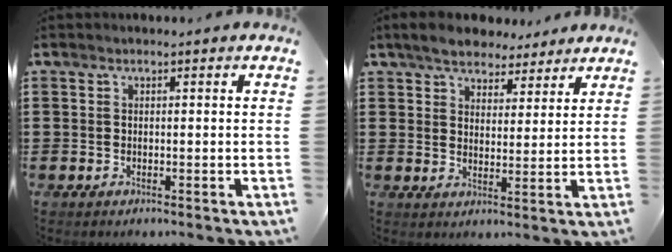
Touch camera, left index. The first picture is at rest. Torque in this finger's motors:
{"motor_torque": [0.41, -0.48, 0.42, 0.10]}